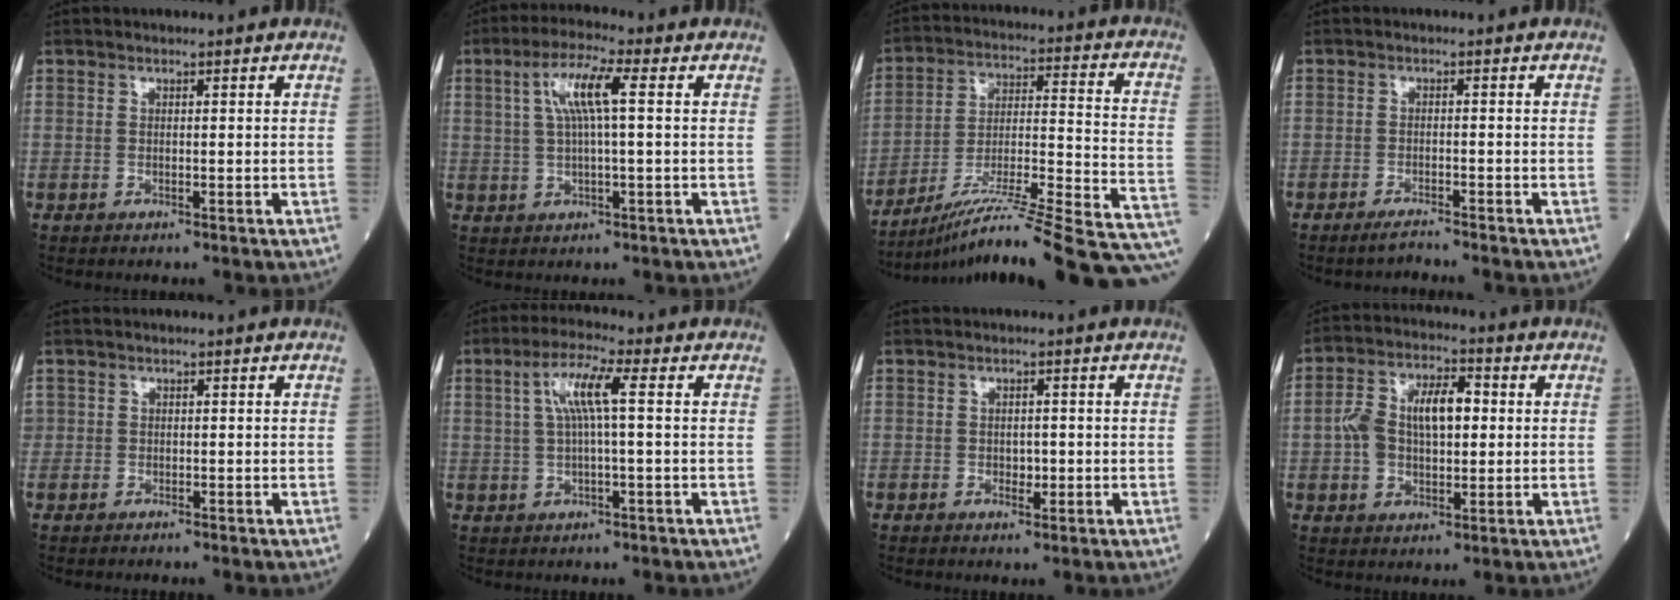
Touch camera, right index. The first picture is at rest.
{"total": 7.0, "force": [1.7, 0.6, 6.8], "torque": [-0.135, 0.015, 0.032]}
{"total": 25.2, "force": [-19.8, 0.6, 15.5], "torque": [-0.162, 0.003, -0.303]}
{"total": 2.0, "force": [-1.9, -0.3, 0.5], "torque": [-0.014, -0.005, -0.035]}
{"total": 0.7, "force": [-0.4, 0.6, -0.1], "torque": [-0.002, 0.005, -0.011]}
{"total": 6.5, "force": [1.3, 0.4, 6.3], "torque": [-0.126, 0.017, 0.026]}
{"total": 1.7, "force": [-0.4, 1.0, 1.3], "torque": [-0.017, 0.001, -0.004]}
{"total": 10.3, "force": [0.7, 5.2, 8.8], "torque": [-0.172, 0.028, 0.015]}